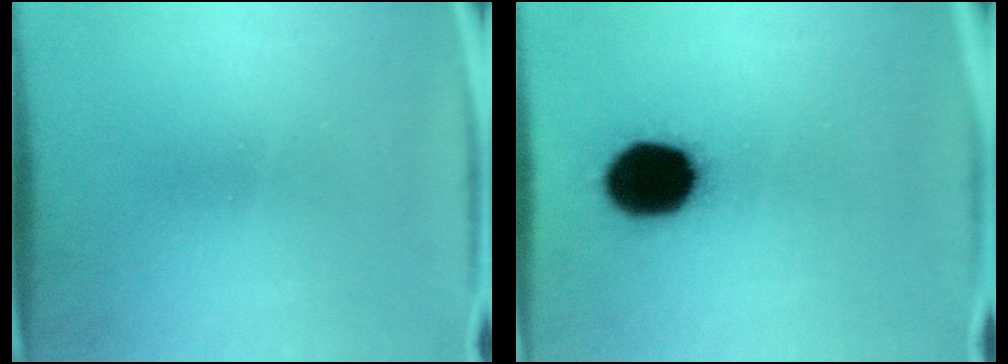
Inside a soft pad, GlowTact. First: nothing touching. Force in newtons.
{"total": 17.4}